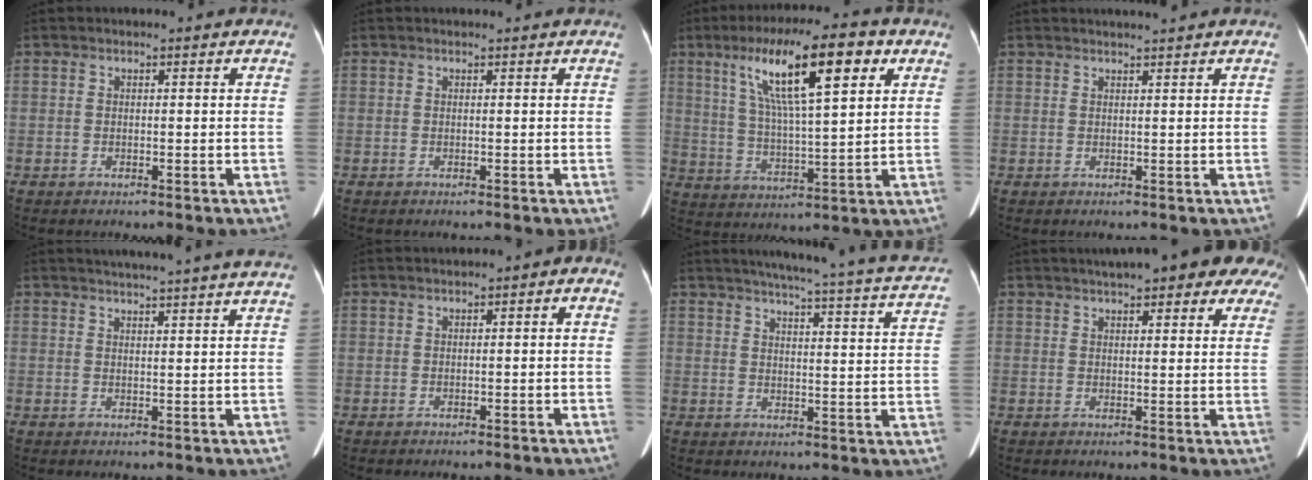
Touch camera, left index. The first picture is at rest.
{"total": 1.6, "force": [1.6, 0.1, 0.4], "torque": [-0.008, 0.012, 0.020]}
{"total": 15.6, "force": [7.1, 2.5, 13.6], "torque": [-0.239, 0.022, 0.120]}
{"total": 2.8, "force": [2.6, -0.7, 0.9], "torque": [-0.010, 0.011, 0.041]}
{"total": 11.9, "force": [10.7, -0.5, 5.1], "torque": [-0.077, 0.009, 0.127]}
{"total": 1.8, "force": [0.0, 1.0, 1.5], "torque": [-0.012, 0.017, -0.004]}
{"total": 24.1, "force": [21.9, 0.8, 9.8], "torque": [-0.139, -0.044, 0.257]}
{"total": 16.5, "force": [11.4, 4.1, 11.3], "torque": [-0.156, 0.043, 0.134]}